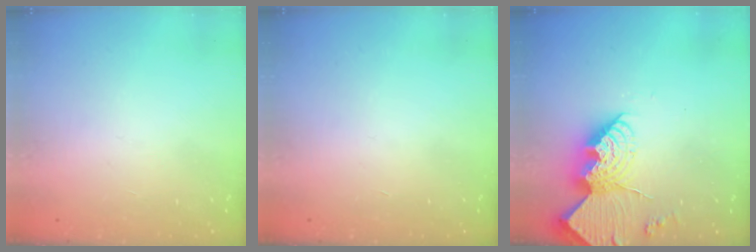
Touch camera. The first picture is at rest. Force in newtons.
{"total": 0.0}
{"total": 17.5, "press": 17.5, "slide": 1.7}